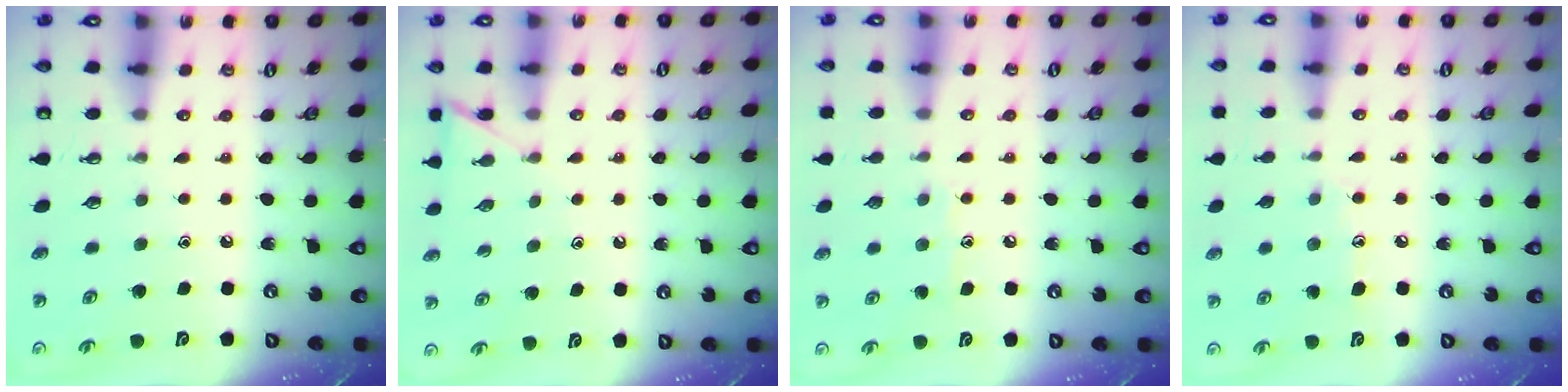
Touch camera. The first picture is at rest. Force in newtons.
{"total": 5.2, "press": 5.1, "slide": 0.6}
{"total": 7.4, "press": 7.4, "slide": 0.7}
{"total": 8.9, "press": 8.9, "slide": 0.5}